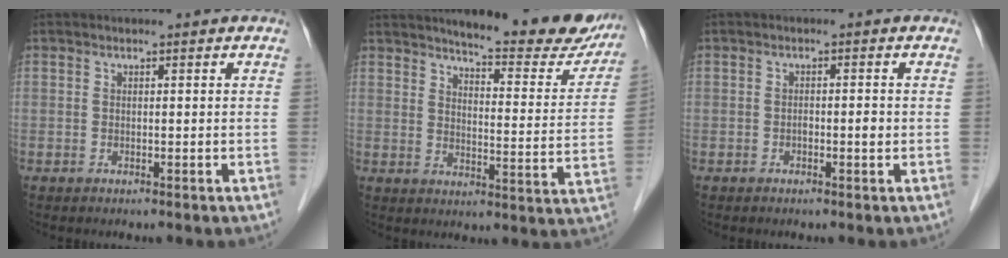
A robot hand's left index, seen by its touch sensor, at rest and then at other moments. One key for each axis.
{"total": 18.1, "fx": 16.2, "fy": 3.0, "fz": 7.6, "tx": -0.087, "ty": -0.047, "tz": 0.189}
{"total": 1.4, "fx": -0.4, "fy": 0.4, "fz": 1.3, "tx": -0.019, "ty": 0.002, "tz": -0.007}